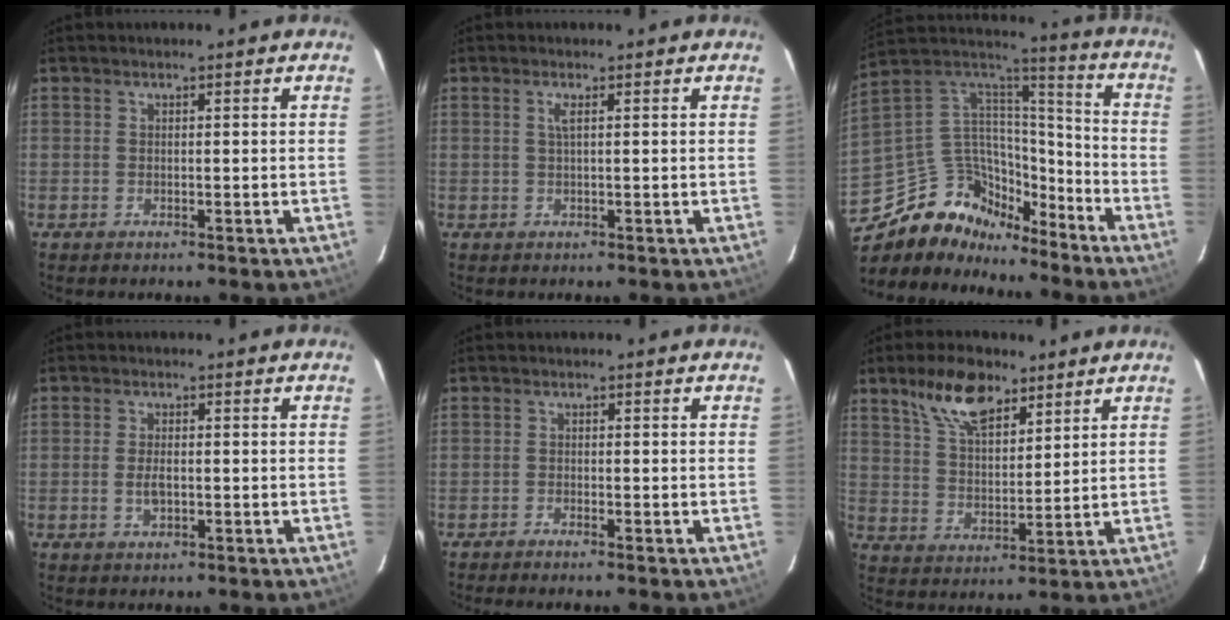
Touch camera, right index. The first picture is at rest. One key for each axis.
{"total": 1.3, "fx": 0.4, "fy": -0.1, "fz": 1.3, "tx": -0.026, "ty": 0.000, "tz": 0.007}
{"total": 16.8, "fx": -13.1, "fy": 8.9, "fz": 5.5, "tx": -0.127, "ty": 0.043, "tz": -0.224}
{"total": 2.8, "fx": -0.6, "fy": 1.4, "fz": 2.3, "tx": -0.045, "ty": -0.002, "tz": -0.010}
{"total": 1.3, "fx": -1.2, "fy": -0.1, "fz": 0.5, "tx": -0.020, "ty": -0.001, "tz": -0.024}
{"total": 11.3, "fx": 7.3, "fy": 5.1, "fz": 6.8, "tx": -0.124, "ty": 0.016, "tz": 0.138}